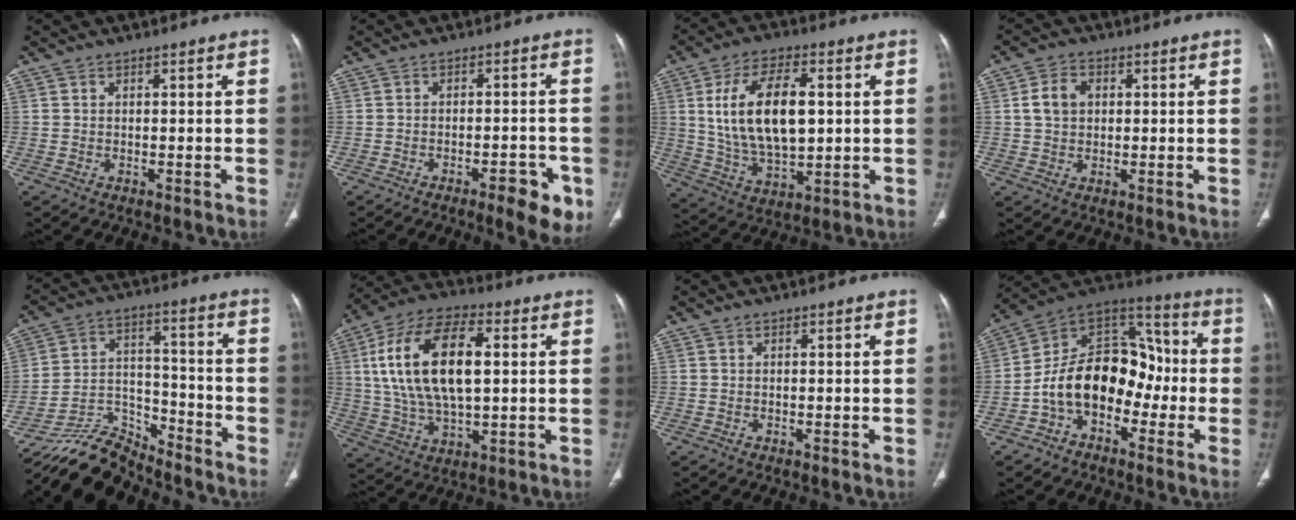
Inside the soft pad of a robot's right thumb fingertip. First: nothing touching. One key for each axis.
{"total": 7.6, "fx": -3.8, "fy": 2.5, "fz": 6.0, "tx": -0.062, "ty": 0.013, "tz": -0.046}
{"total": 17.3, "fx": 2.8, "fy": 8.9, "fz": 14.5, "tx": -0.250, "ty": -0.004, "tz": 0.058}
{"total": 5.1, "fx": 1.0, "fy": 3.9, "fz": 3.2, "tx": -0.051, "ty": 0.006, "tz": 0.015}
{"total": 11.1, "fx": -10.8, "fy": 2.7, "fz": 0.1, "tx": 0.003, "ty": 0.092, "tz": -0.202}
{"total": 20.2, "fx": 3.4, "fy": 10.0, "fz": 17.2, "tx": -0.322, "ty": 0.011, "tz": 0.060}
{"total": 0.0}
{"total": 17.0, "fx": -4.4, "fy": 11.8, "fz": 11.5, "tx": -0.157, "ty": 0.070, "tz": -0.086}